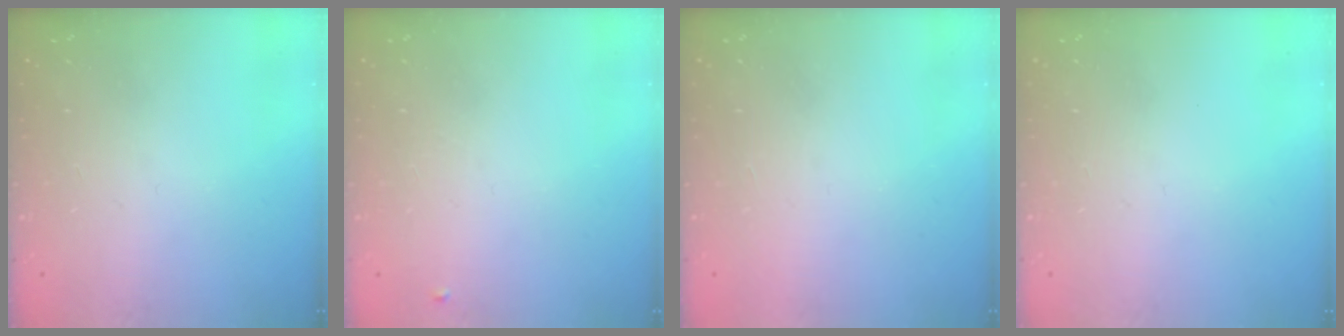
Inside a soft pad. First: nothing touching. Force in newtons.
{"total": 3.9, "press": 3.8, "slide": 0.6}
{"total": 1.6, "press": 1.6, "slide": 0.1}
{"total": 0.0}